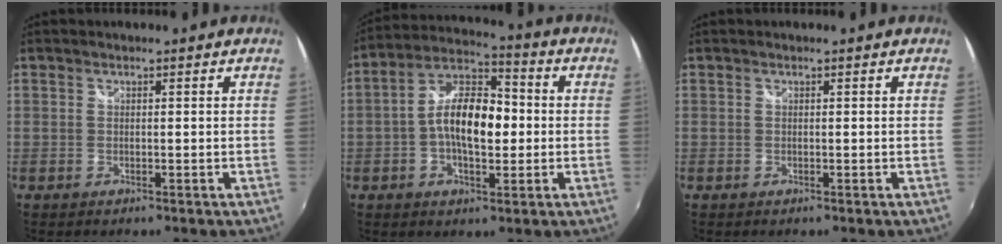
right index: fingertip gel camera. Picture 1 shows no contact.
{"total": 11.9, "force": [-1.0, 5.7, 10.4], "torque": [-0.194, 0.022, -0.022]}
{"total": 0.0}